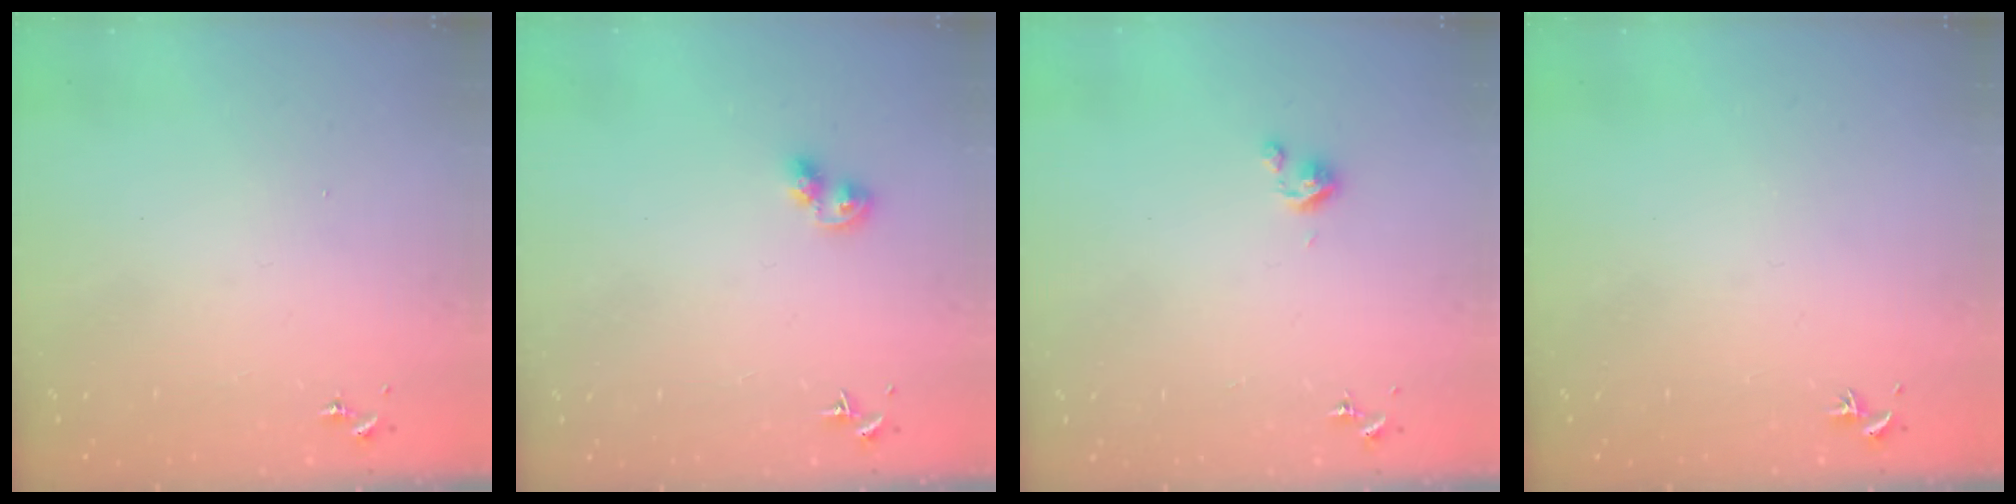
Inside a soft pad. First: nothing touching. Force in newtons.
{"total": 5.2, "press": 5.2, "slide": 0.2}
{"total": 3.8, "press": 3.8, "slide": 0.3}
{"total": 0.0}